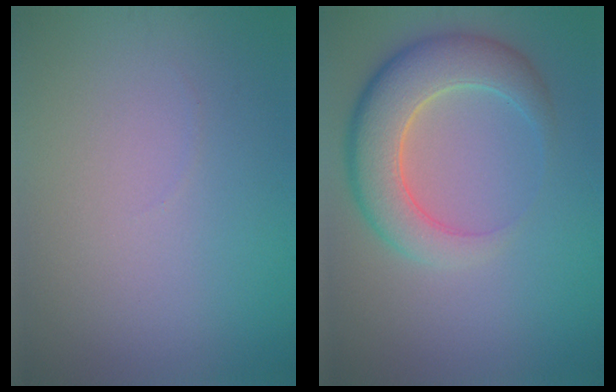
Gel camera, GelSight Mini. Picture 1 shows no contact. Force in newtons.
{"total": 6.8, "press": 6.7, "slide": 0.6}